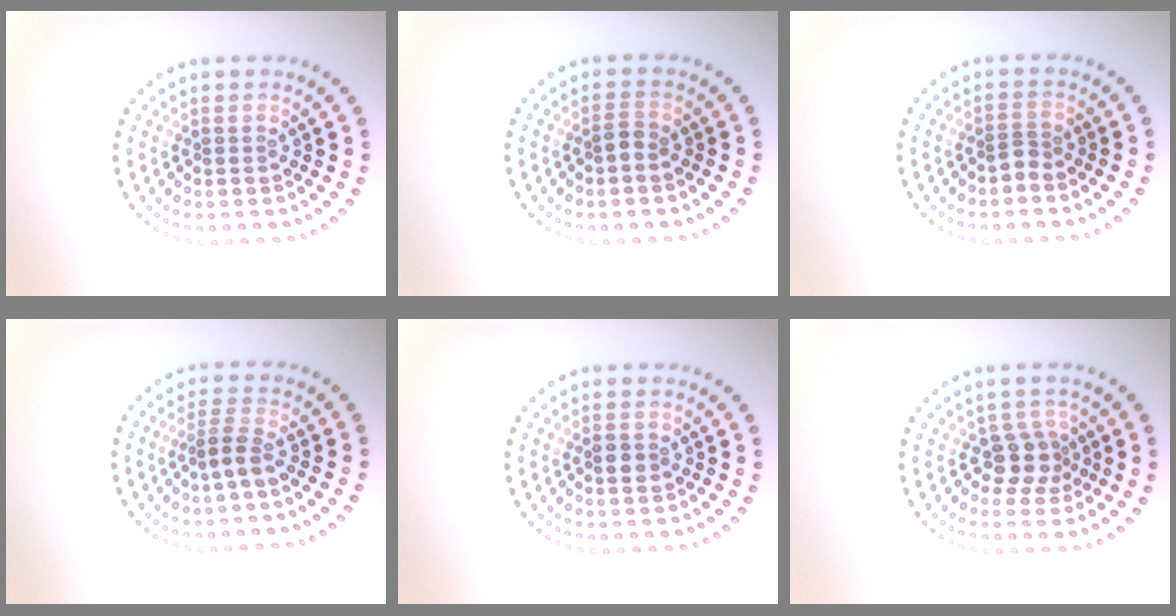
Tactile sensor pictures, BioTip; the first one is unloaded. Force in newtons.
{"total": 0.9, "press": 0.9, "slide": 0.3}
{"total": 0.8, "press": 0.4, "slide": 0.7}
{"total": 2.0, "press": 1.5, "slide": 1.3}
{"total": 1.1, "press": 1.1, "slide": 0.2}
{"total": 2.6, "press": 2.0, "slide": 1.6}